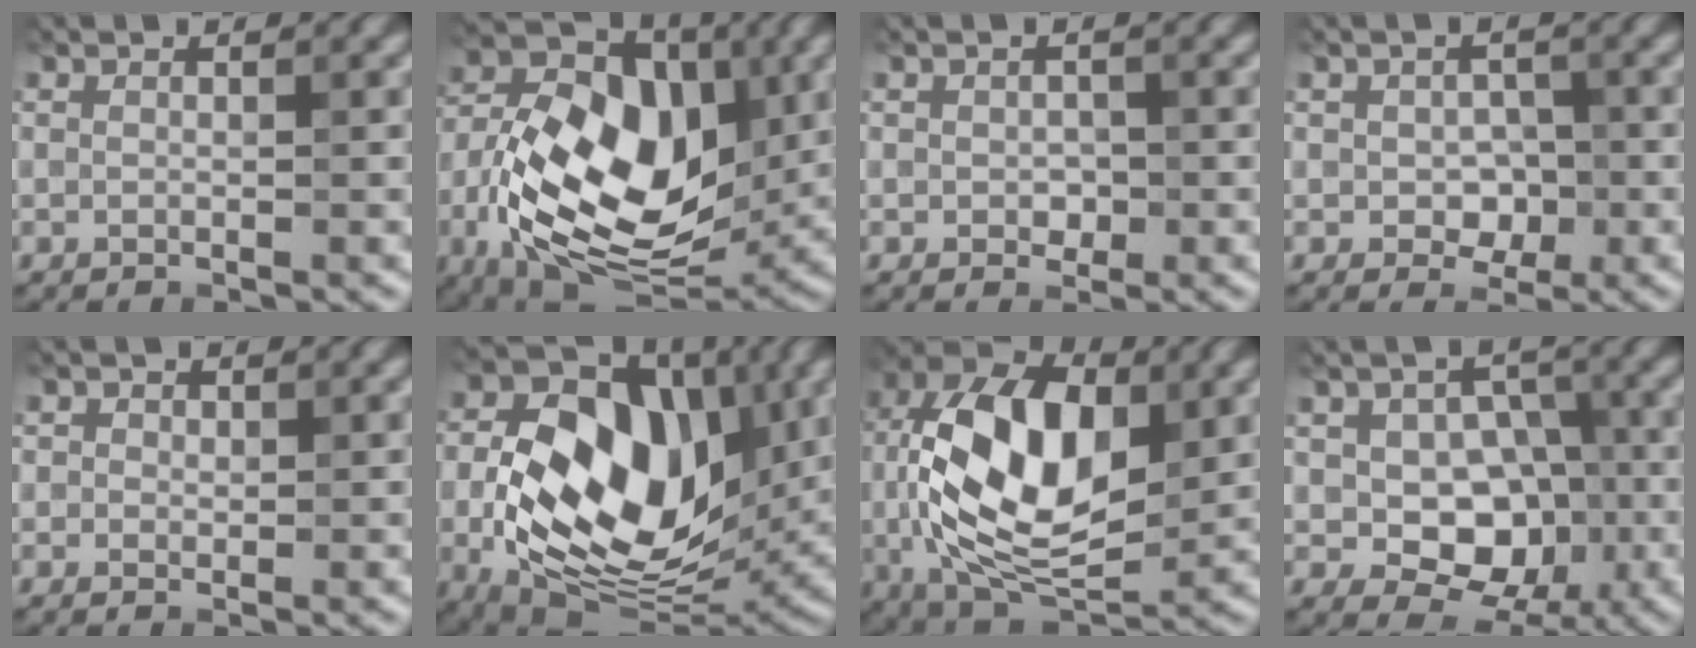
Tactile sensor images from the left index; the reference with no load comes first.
{"total": 14.6, "force": [-2.2, 8.9, 11.4], "torque": [-0.193, 0.009, -0.051]}
{"total": 1.3, "force": [-0.2, 1.0, 0.8], "torque": [-0.018, -0.005, -0.003]}
{"total": 2.7, "force": [-0.4, 2.1, 1.7], "torque": [-0.032, -0.008, -0.008]}
{"total": 1.3, "force": [0.4, 1.2, 0.4], "torque": [-0.004, -0.001, 0.000]}
{"total": 15.7, "force": [0.2, 10.1, 12.0], "torque": [-0.211, -0.009, -0.011]}
{"total": 13.7, "force": [1.0, 7.4, 11.5], "torque": [-0.217, 0.012, 0.008]}
{"total": 7.6, "force": [-1.1, 5.7, 4.9], "torque": [-0.056, -0.003, -0.024]}